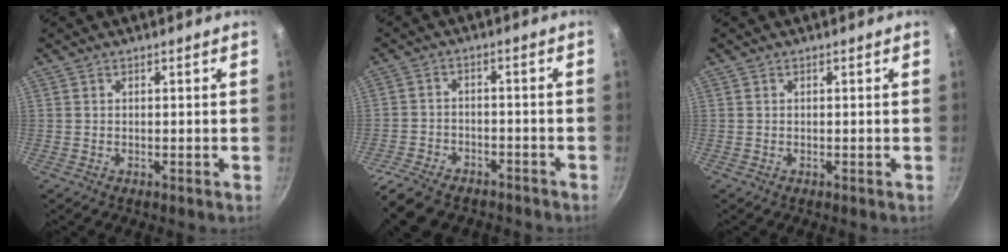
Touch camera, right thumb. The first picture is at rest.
{"total": 11.0, "force": [-8.6, 4.9, 4.8], "torque": [-0.095, 0.038, -0.146]}
{"total": 0.0}